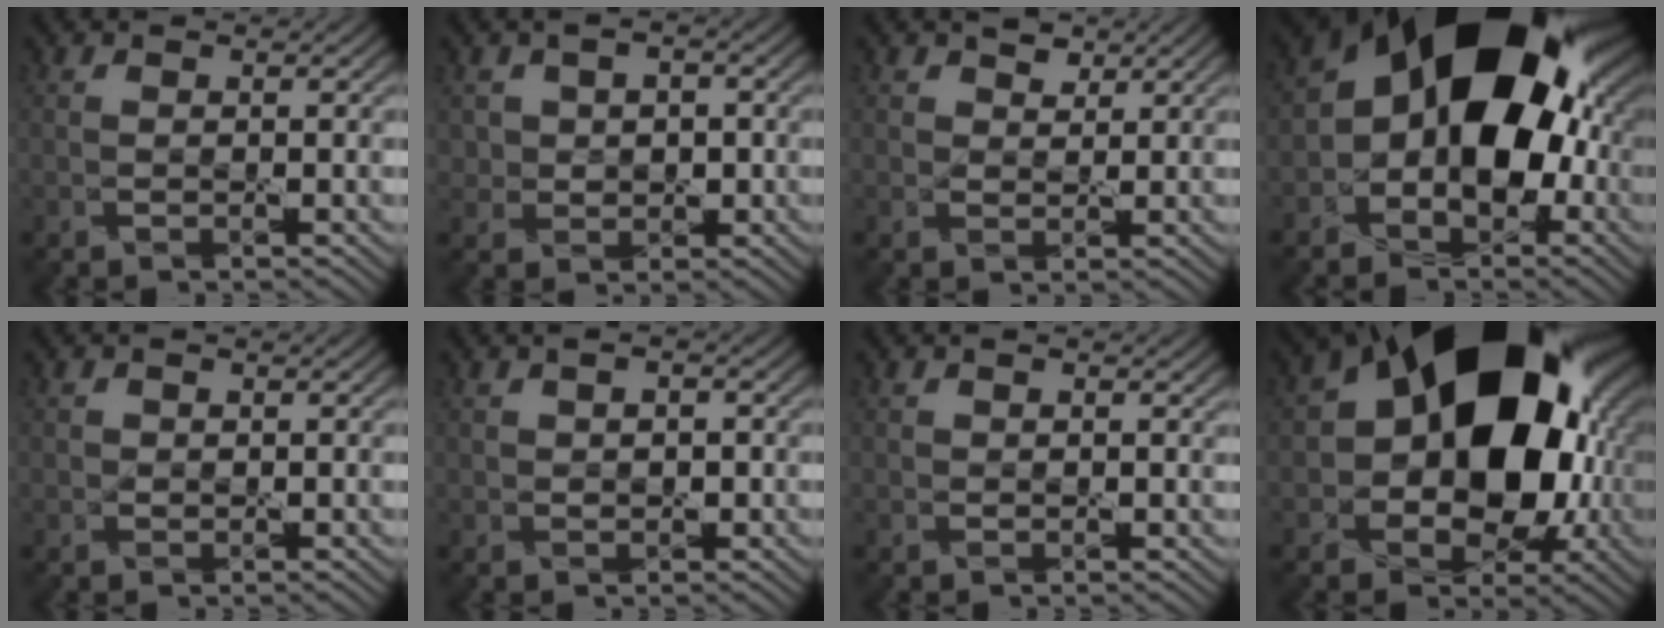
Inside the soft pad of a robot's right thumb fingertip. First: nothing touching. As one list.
[{"total": 3.4, "force": [0.3, 3.0, 1.6], "torque": [-0.033, 0.002, -0.001]}, {"total": 2.2, "force": [1.6, 1.4, 0.6], "torque": [-0.015, 0.003, 0.022]}, {"total": 16.7, "force": [0.8, 10.8, 12.7], "torque": [-0.174, 0.016, -0.004]}, {"total": 0.7, "force": [0.1, 0.7, -0.1], "torque": [0.006, 0.001, -0.003]}, {"total": 1.7, "force": [0.2, 1.3, 1.0], "torque": [-0.018, 0.004, 0.001]}, {"total": 0.6, "force": [0.2, 0.5, 0.4], "torque": [-0.004, 0.000, 0.000]}, {"total": 18.9, "force": [2.9, 12.9, 13.6], "torque": [-0.192, 0.001, 0.048]}]